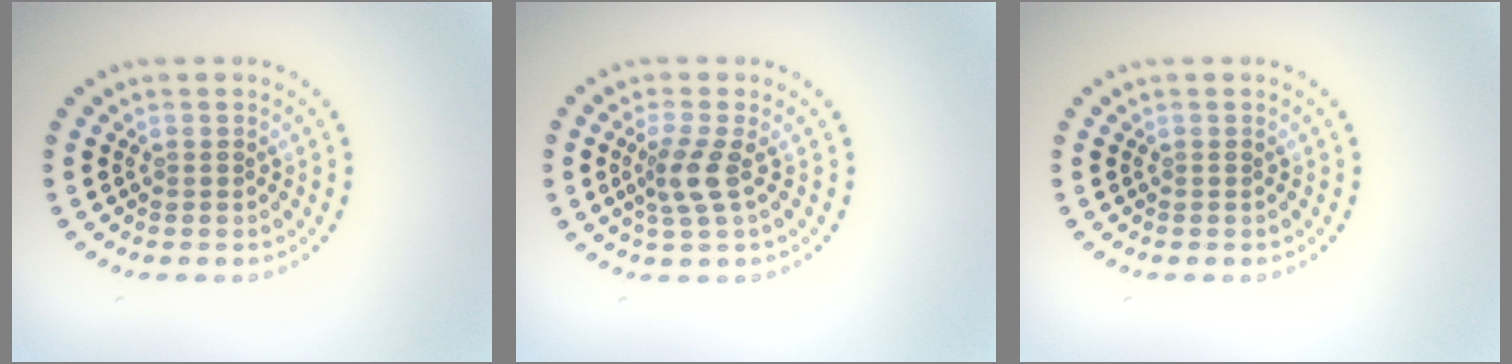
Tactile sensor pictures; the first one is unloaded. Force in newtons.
{"total": 2.4, "press": 1.8, "slide": 1.6}
{"total": 0.0}